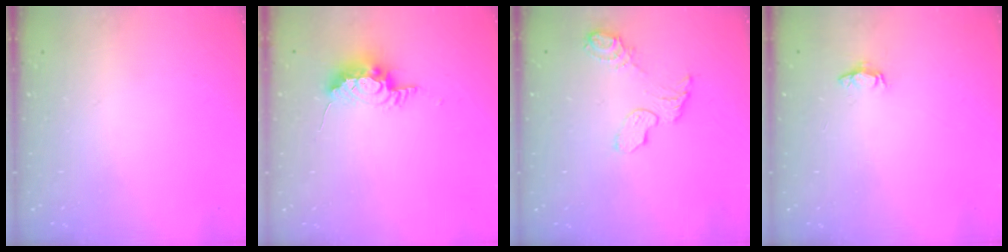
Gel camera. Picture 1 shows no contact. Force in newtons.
{"total": 8.4, "press": 8.1, "slide": 2.2}
{"total": 7.7, "press": 7.7, "slide": 0.5}
{"total": 3.5, "press": 3.4, "slide": 0.4}